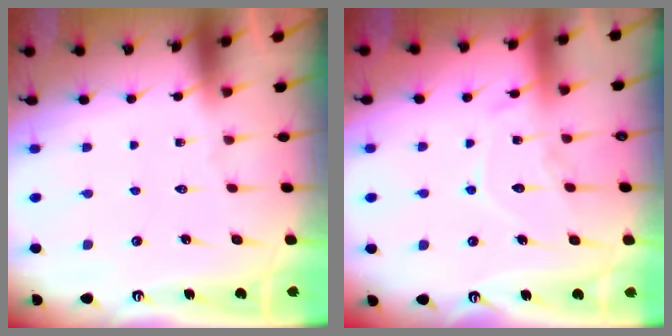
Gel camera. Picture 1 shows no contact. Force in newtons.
{"total": 10.6, "press": 10.5, "slide": 0.9}